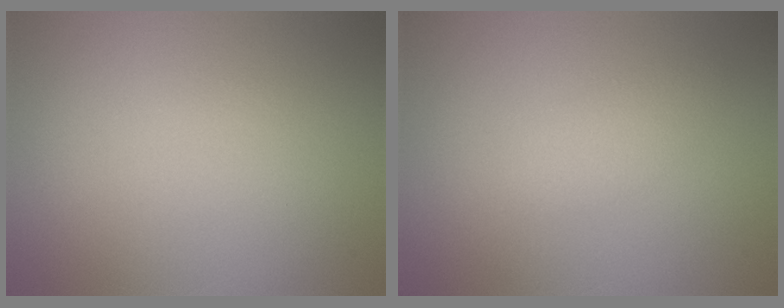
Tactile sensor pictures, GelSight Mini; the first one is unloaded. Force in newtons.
{"total": 1.4, "press": 1.4, "slide": 0.1}